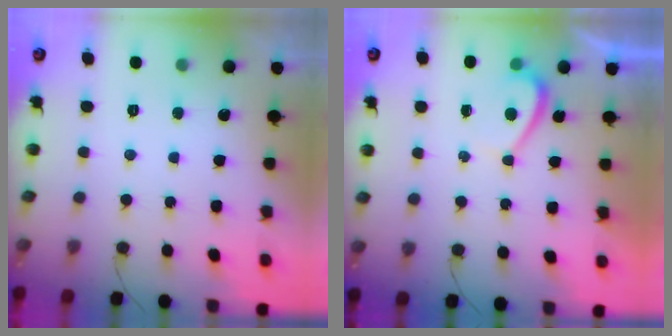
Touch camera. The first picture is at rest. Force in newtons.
{"total": 1.0, "press": 0.9, "slide": 0.6}